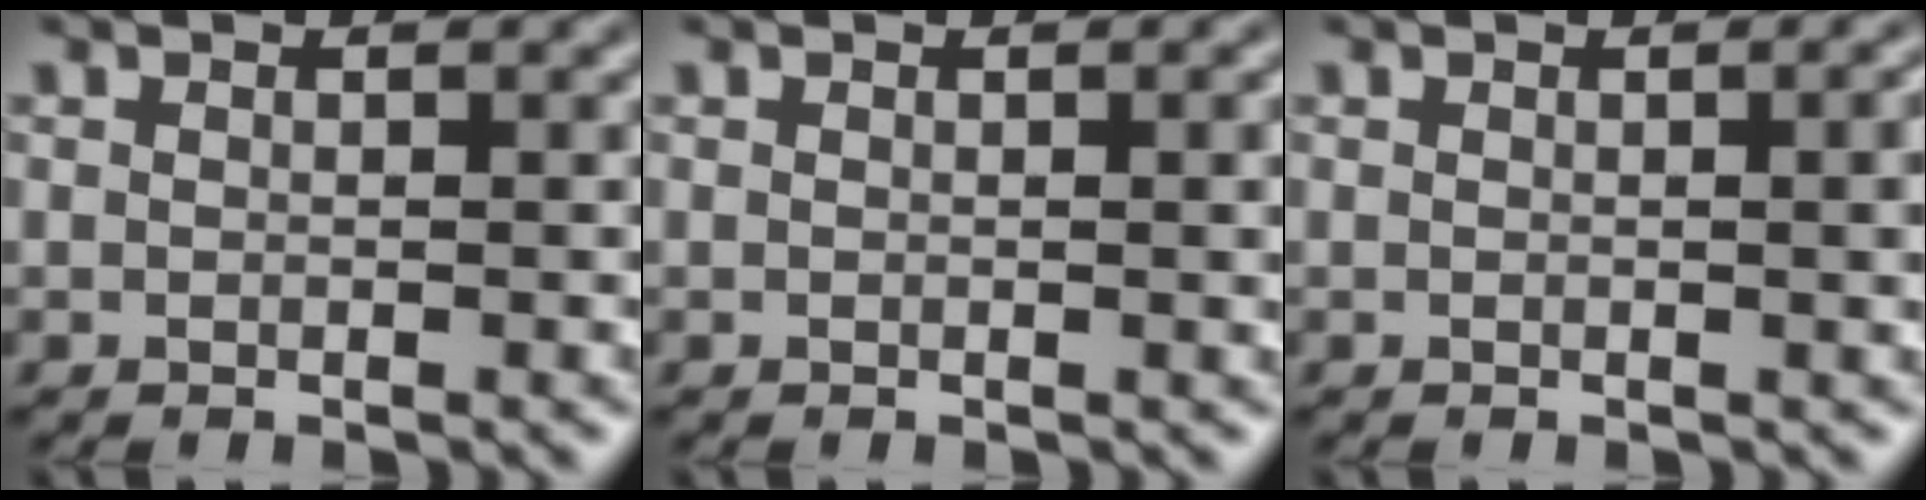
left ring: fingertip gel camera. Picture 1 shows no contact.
{"total": 1.8, "force": [0.1, 0.5, 1.7], "torque": [-0.019, 0.002, -0.001]}
{"total": 3.2, "force": [0.2, 1.1, 3.0], "torque": [-0.026, 0.006, 0.001]}